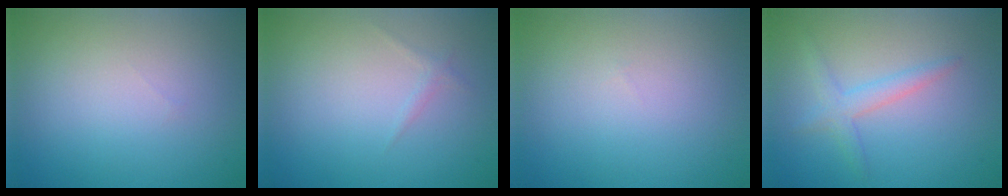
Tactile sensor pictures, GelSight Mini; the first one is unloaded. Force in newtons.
{"total": 0.6, "press": 0.6, "slide": 0.1}
{"total": 0.0}
{"total": 2.1, "press": 2.1, "slide": 0.1}